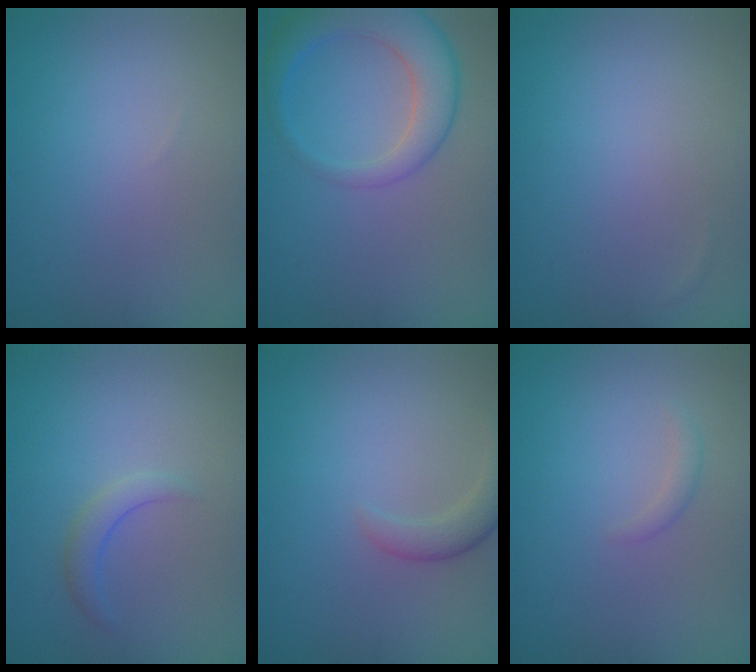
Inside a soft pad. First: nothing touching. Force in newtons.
{"total": 5.8, "press": 5.8, "slide": 0.4}
{"total": 0.0}
{"total": 1.9, "press": 1.9, "slide": 0.1}
{"total": 2.3, "press": 2.3, "slide": 0.2}
{"total": 1.0, "press": 1.0, "slide": 0.1}